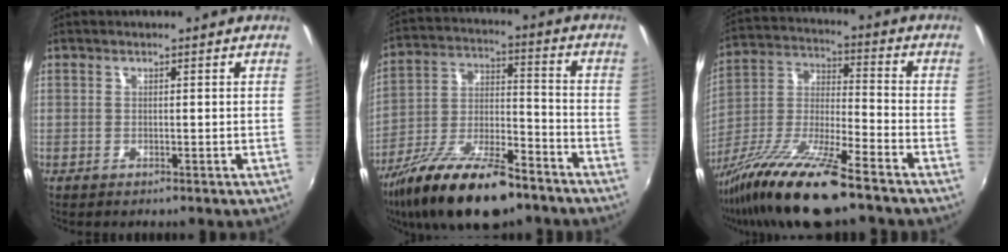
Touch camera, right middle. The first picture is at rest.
{"total": 19.6, "force": [-13.2, 6.8, 12.7], "torque": [-0.245, -0.025, -0.228]}
{"total": 17.7, "force": [-13.0, 1.9, 11.9], "torque": [-0.240, -0.028, -0.241]}